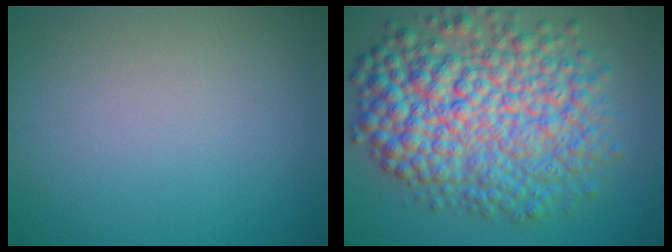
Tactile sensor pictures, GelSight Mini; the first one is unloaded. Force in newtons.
{"total": 11.0, "press": 11.0, "slide": 0.1}